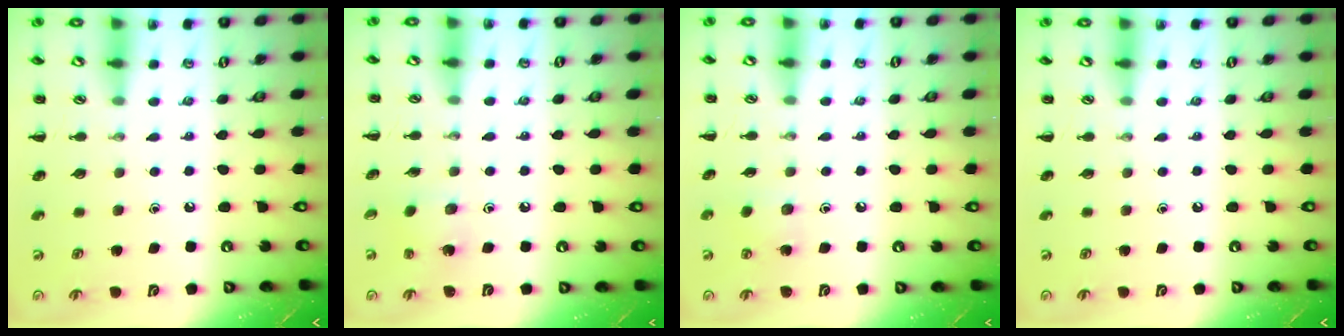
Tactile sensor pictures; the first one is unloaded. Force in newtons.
{"total": 1.7, "press": 1.6, "slide": 0.7}
{"total": 4.3, "press": 4.1, "slide": 1.2}
{"total": 0.0}